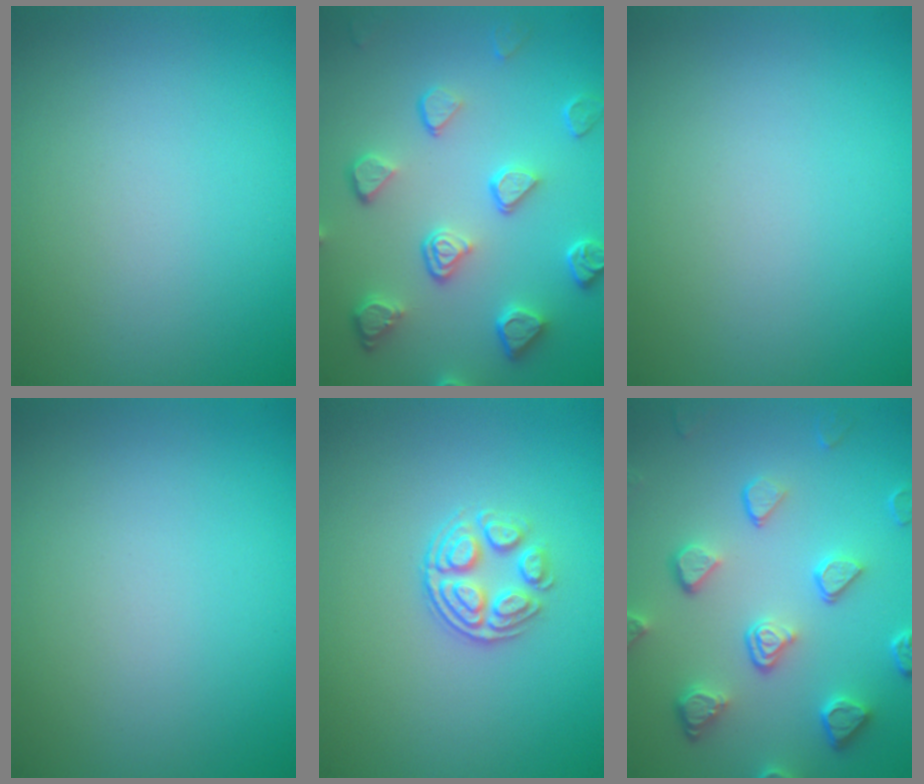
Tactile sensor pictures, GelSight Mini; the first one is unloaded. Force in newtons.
{"total": 5.4, "press": 4.2, "slide": 3.4}
{"total": 0.0}
{"total": 0.0}
{"total": 3.1, "press": 2.6, "slide": 1.7}
{"total": 5.4, "press": 4.2, "slide": 3.4}